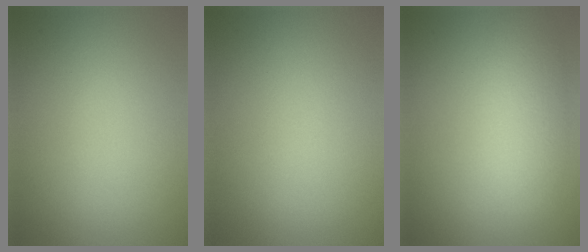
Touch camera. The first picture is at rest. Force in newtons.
{"total": 0.0}
{"total": 4.3, "press": 4.3, "slide": 0.3}